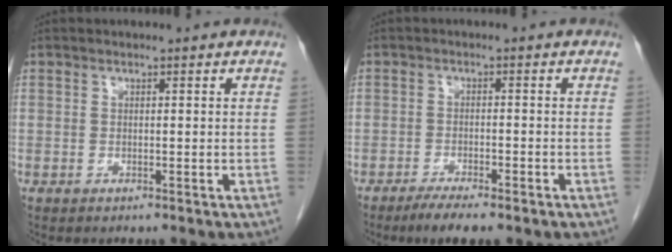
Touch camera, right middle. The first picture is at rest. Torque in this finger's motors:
{"motor_torque": [1.00, -0.71, 0.04, 0.07]}